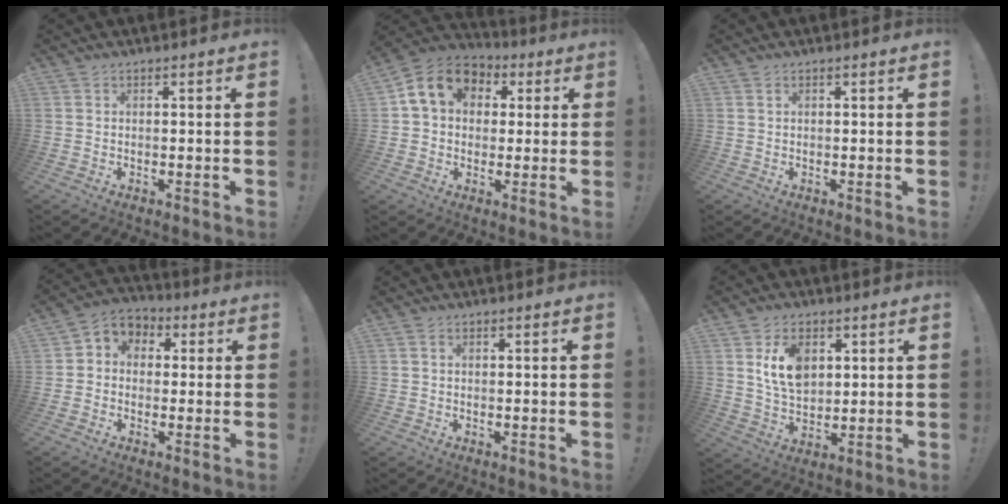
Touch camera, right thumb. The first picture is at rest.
{"total": 12.7, "force": [3.8, 10.1, 6.7], "torque": [-0.092, -0.003, 0.075]}
{"total": 0.0}
{"total": 5.5, "force": [-0.6, 5.2, 1.9], "torque": [-0.019, 0.006, -0.006]}
{"total": 0.6, "force": [0.1, 0.4, 0.5], "torque": [-0.012, 0.003, 0.002]}
{"total": 11.1, "force": [4.0, 7.6, 7.1], "torque": [-0.111, -0.009, 0.074]}